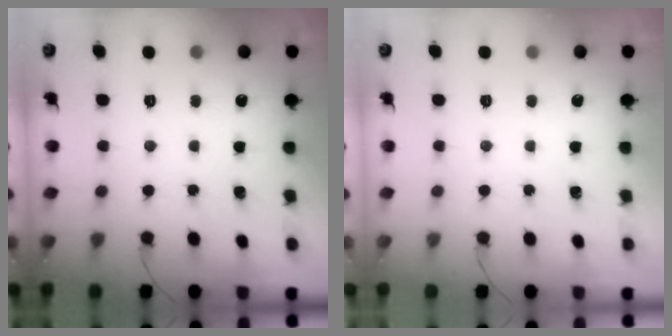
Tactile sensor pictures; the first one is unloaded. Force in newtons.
{"total": 0.0}